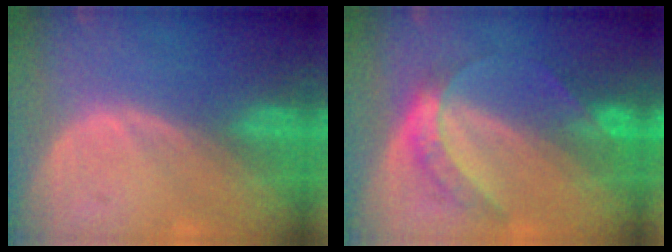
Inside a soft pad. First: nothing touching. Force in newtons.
{"total": 6.1, "press": 5.2, "slide": 3.1}